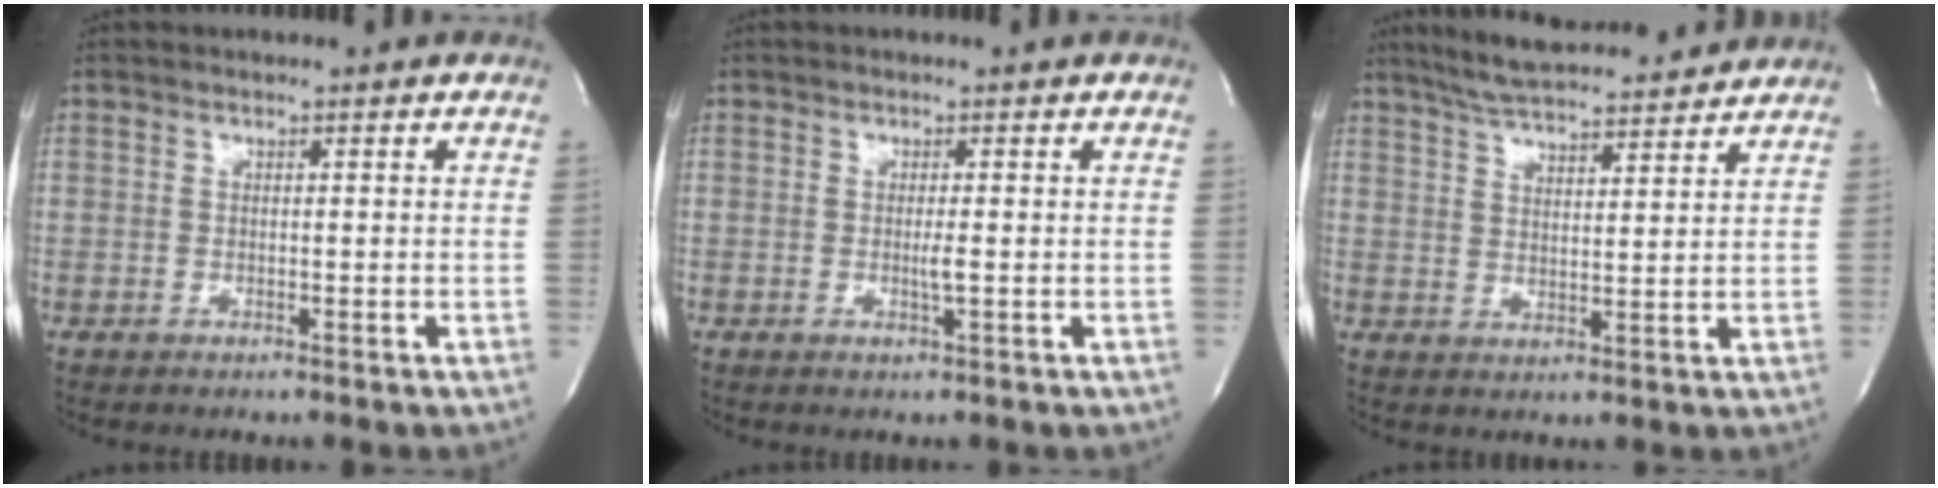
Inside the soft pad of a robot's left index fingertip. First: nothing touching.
{"total": 1.3, "force": [-0.3, -0.2, 1.3], "torque": [-0.029, -0.005, -0.004]}
{"total": 13.4, "force": [12.1, 1.8, 5.4], "torque": [-0.097, 0.018, 0.185]}